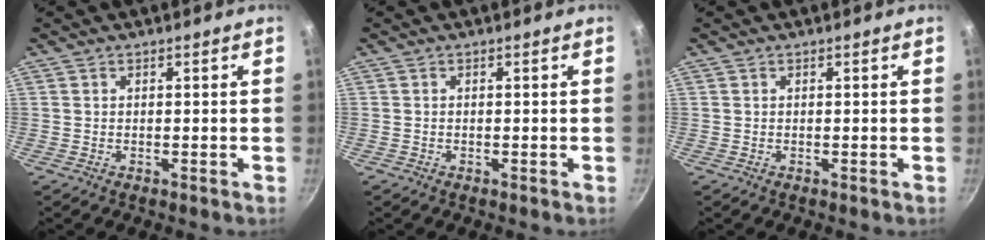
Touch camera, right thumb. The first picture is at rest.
{"total": 0.0}
{"total": 0.0}